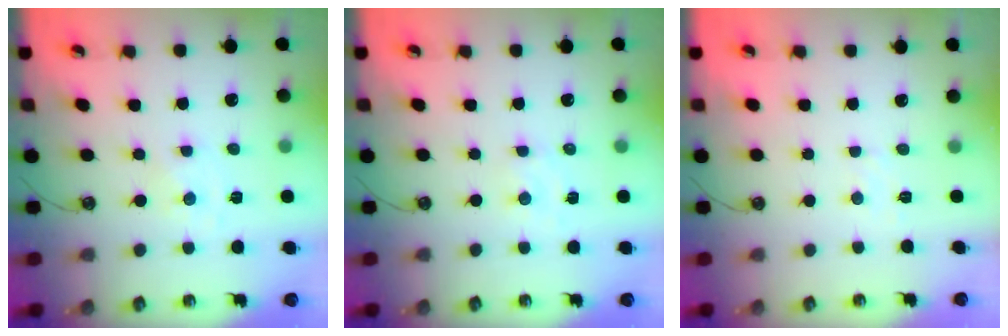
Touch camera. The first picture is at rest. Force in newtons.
{"total": 2.3, "press": 2.3, "slide": 0.3}
{"total": 3.9, "press": 3.9, "slide": 0.4}